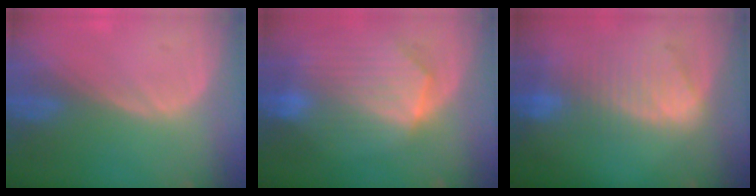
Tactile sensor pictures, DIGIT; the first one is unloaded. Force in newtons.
{"total": 10.4, "press": 9.1, "slide": 4.9}
{"total": 9.2, "press": 8.1, "slide": 4.5}